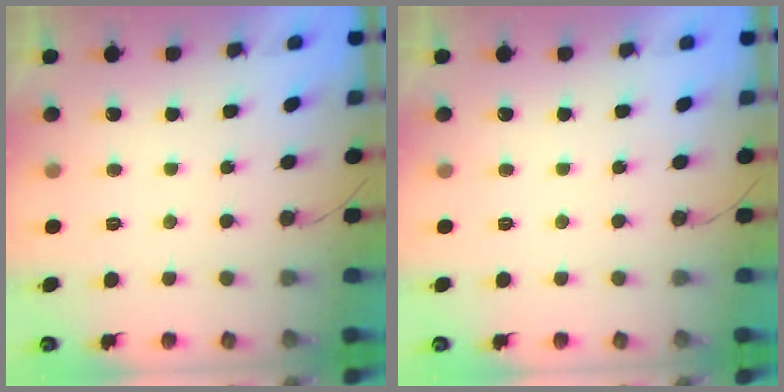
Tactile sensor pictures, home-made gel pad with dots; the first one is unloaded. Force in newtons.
{"total": 0.0}